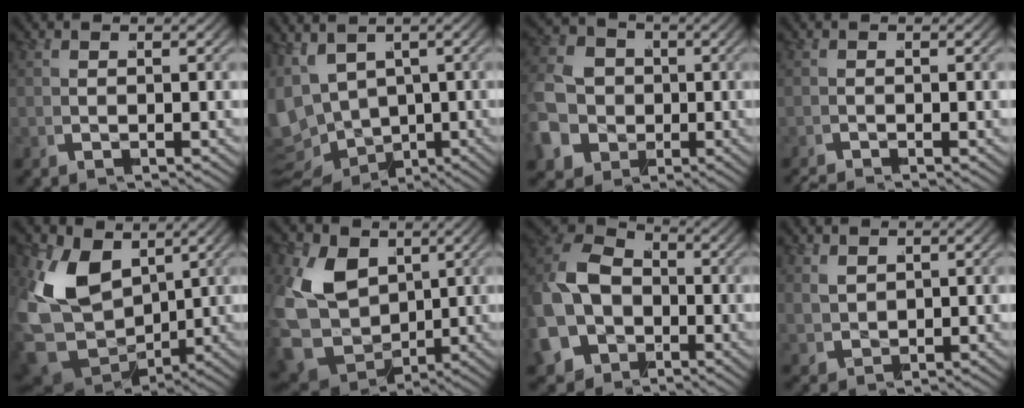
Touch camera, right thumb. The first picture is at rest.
{"total": 9.7, "force": [-0.9, 8.2, 5.1], "torque": [-0.130, -0.031, -0.008]}
{"total": 14.6, "force": [-3.2, 12.9, 6.1], "torque": [-0.160, -0.054, -0.054]}
{"total": 1.3, "force": [-1.3, -0.1, 0.0], "torque": [0.009, -0.001, -0.030]}
{"total": 12.1, "force": [0.5, 8.3, 8.8], "torque": [-0.222, -0.046, 0.028]}
{"total": 11.8, "force": [0.4, 9.0, 7.6], "torque": [-0.211, -0.053, 0.025]}
{"total": 16.2, "force": [-2.7, 14.2, 7.4], "torque": [-0.199, -0.046, -0.052]}
{"total": 1.7, "force": [1.3, 0.9, 0.5], "torque": [-0.010, -0.001, 0.034]}